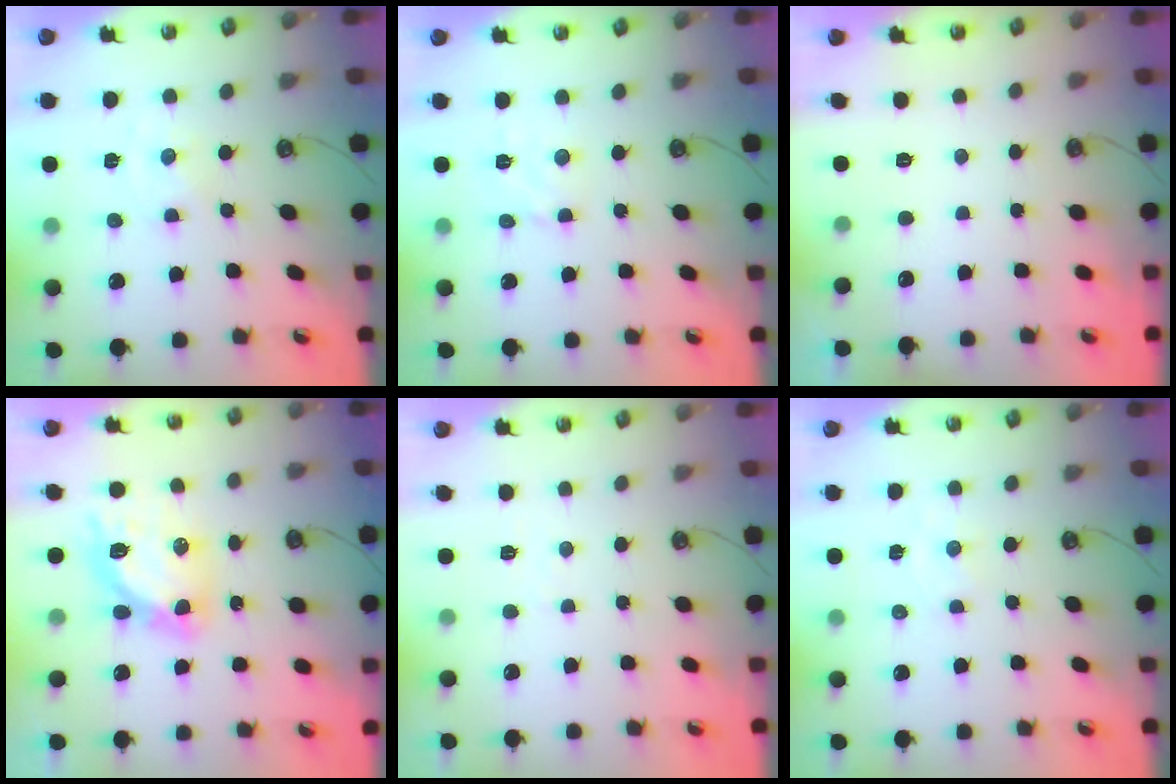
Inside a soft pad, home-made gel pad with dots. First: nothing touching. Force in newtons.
{"total": 2.6, "press": 2.6, "slide": 0.4}
{"total": 0.0}
{"total": 12.0, "press": 12.0, "slide": 1.3}
{"total": 2.3, "press": 2.2, "slide": 0.4}
{"total": 2.5, "press": 2.5, "slide": 0.4}